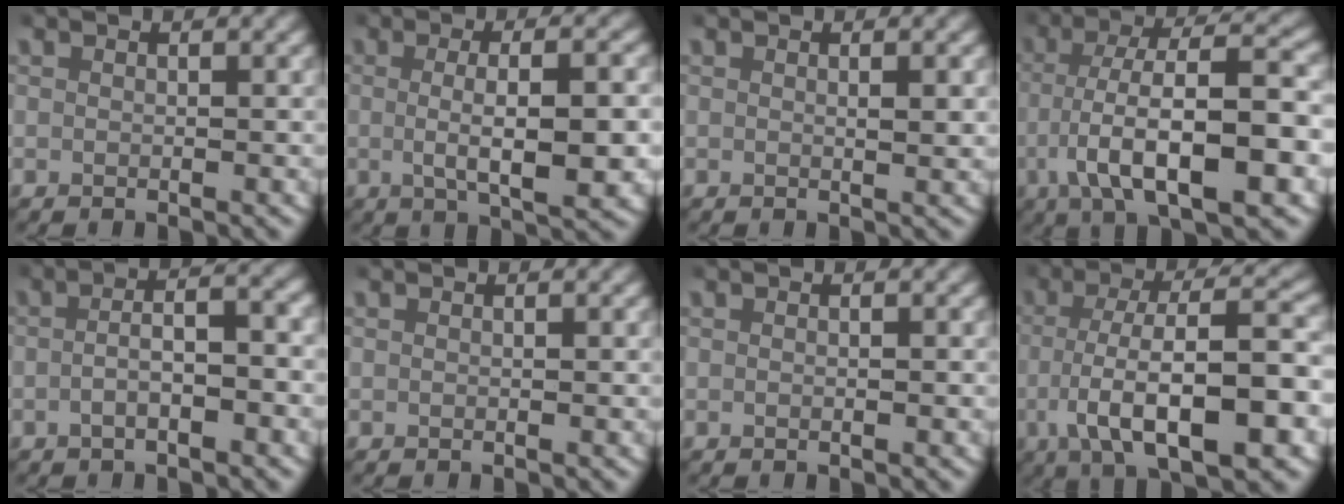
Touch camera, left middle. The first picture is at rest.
{"total": 5.3, "force": [-0.5, 1.1, 5.1], "torque": [-0.080, -0.006, 0.000]}
{"total": 0.8, "force": [0.4, -0.1, 0.7], "torque": [-0.010, -0.004, 0.006]}
{"total": 9.4, "force": [-2.0, 3.7, 8.4], "torque": [-0.149, -0.012, -0.024]}
{"total": 3.3, "force": [-1.6, 0.8, 2.8], "torque": [-0.040, 0.005, -0.030]}
{"total": 0.0}
{"total": 0.0}
{"total": 10.1, "force": [-2.9, 4.0, 8.8], "torque": [-0.150, -0.016, -0.034]}